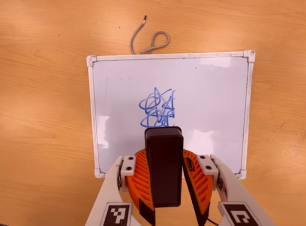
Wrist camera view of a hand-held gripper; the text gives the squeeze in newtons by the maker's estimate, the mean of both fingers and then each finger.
{"total": 8.7, "left": 8.8, "right": 8.6}